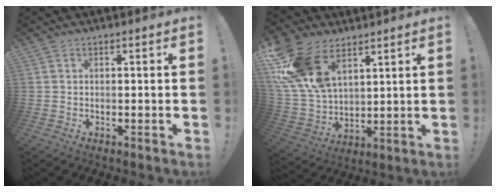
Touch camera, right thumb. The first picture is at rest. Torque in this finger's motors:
{"motor_torque": [-0.14, 1.38, 0.46, 0.31, 0.62]}